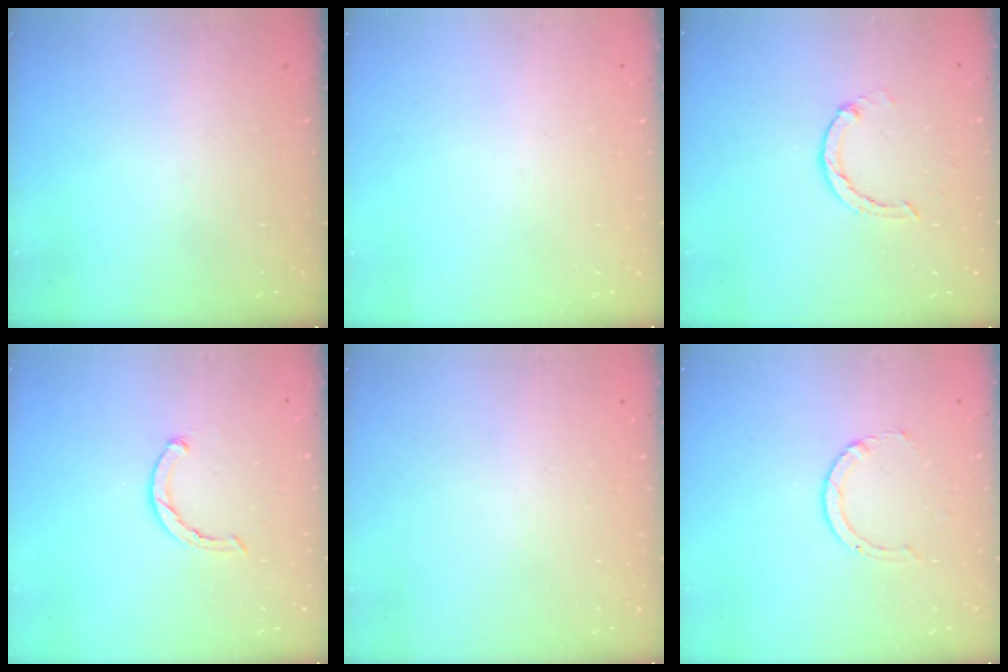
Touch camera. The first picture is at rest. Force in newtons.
{"total": 0.0}
{"total": 1.8, "press": 1.8, "slide": 0.2}
{"total": 2.3, "press": 2.2, "slide": 0.5}
{"total": 2.4, "press": 2.4, "slide": 0.2}
{"total": 2.9, "press": 2.9, "slide": 0.4}